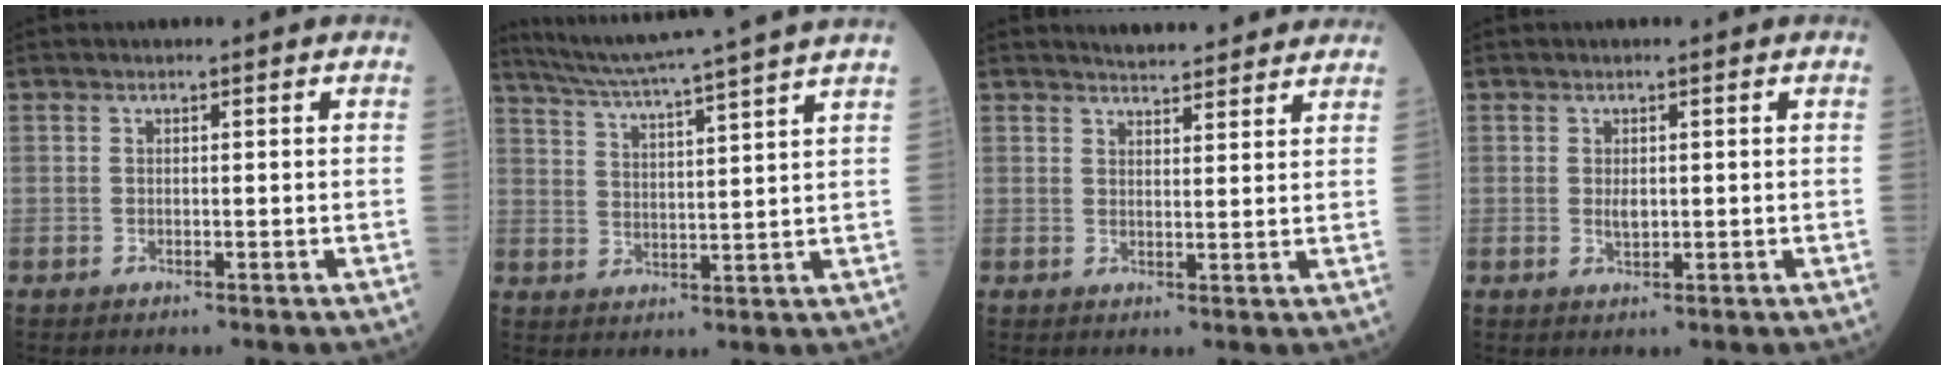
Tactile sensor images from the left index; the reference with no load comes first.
{"total": 16.6, "force": [14.5, -2.3, 7.6], "torque": [-0.138, -0.013, 0.206]}
{"total": 7.7, "force": [7.3, 1.3, 2.1], "torque": [-0.028, 0.014, 0.086]}
{"total": 1.5, "force": [0.0, 0.8, 1.3], "torque": [-0.023, -0.003, 0.003]}